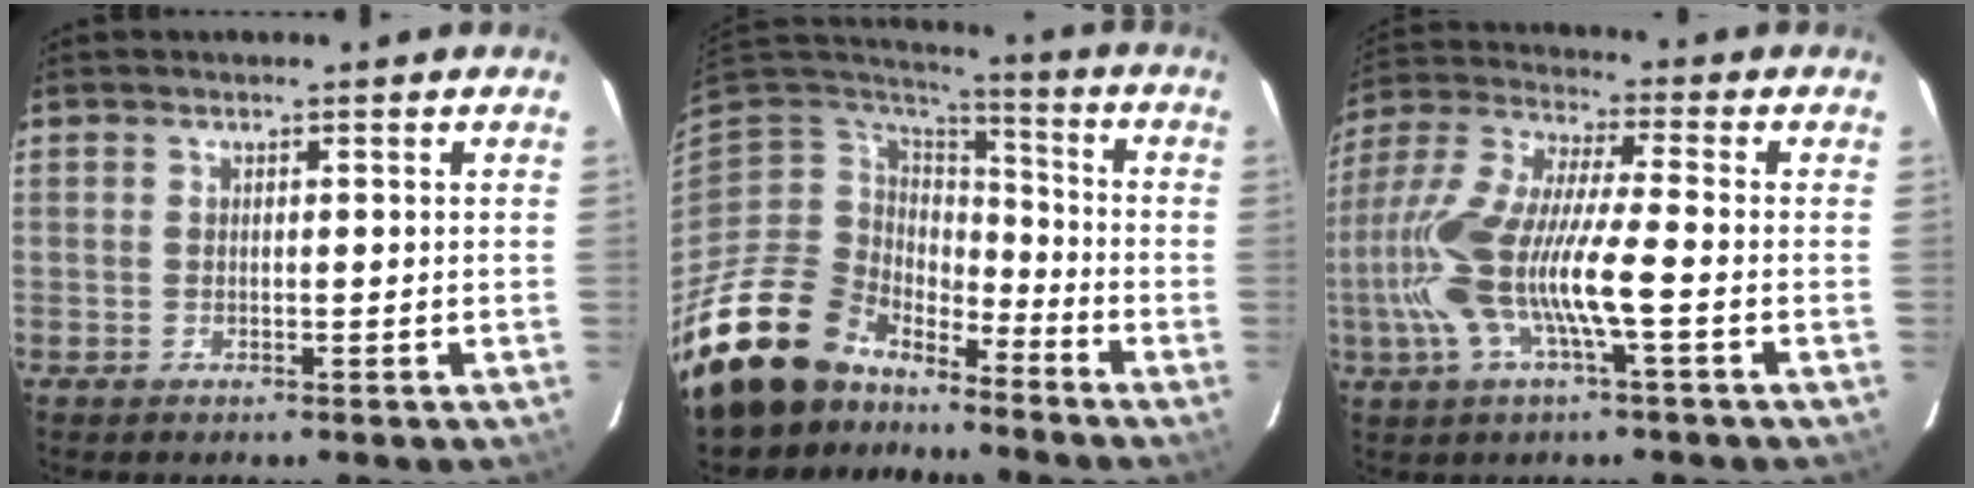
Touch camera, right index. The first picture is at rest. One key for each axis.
{"total": 17.2, "fx": -14.0, "fy": 9.1, "fz": 4.0, "tx": -0.106, "ty": 0.013, "tz": -0.245}
{"total": 15.5, "fx": -4.0, "fy": 2.2, "fz": 14.9, "tx": -0.303, "ty": -0.004, "tz": -0.078}